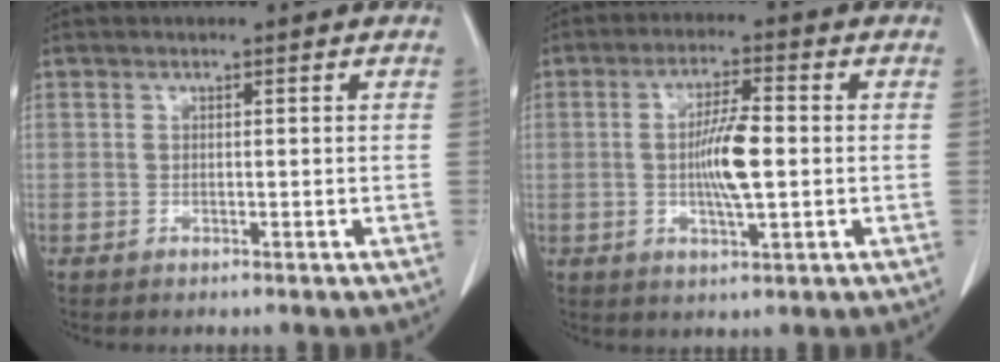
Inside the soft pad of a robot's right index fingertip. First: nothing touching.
{"total": 7.3, "force": [-0.4, 1.1, 7.2], "torque": [-0.136, -0.001, -0.008]}